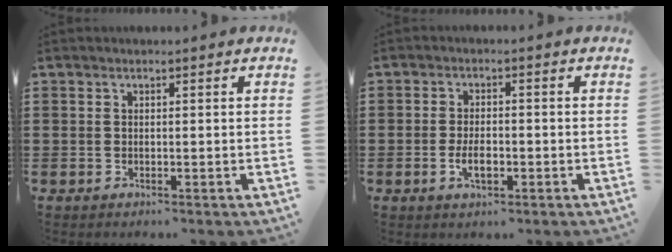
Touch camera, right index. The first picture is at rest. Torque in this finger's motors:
{"motor_torque": [2.14, 0.00, 0.16, 0.10]}